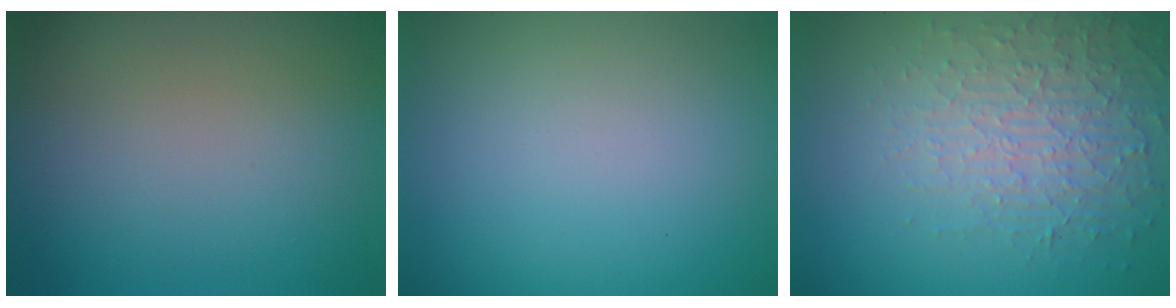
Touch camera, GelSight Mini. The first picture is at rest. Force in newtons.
{"total": 0.0}
{"total": 3.9, "press": 3.8, "slide": 0.8}